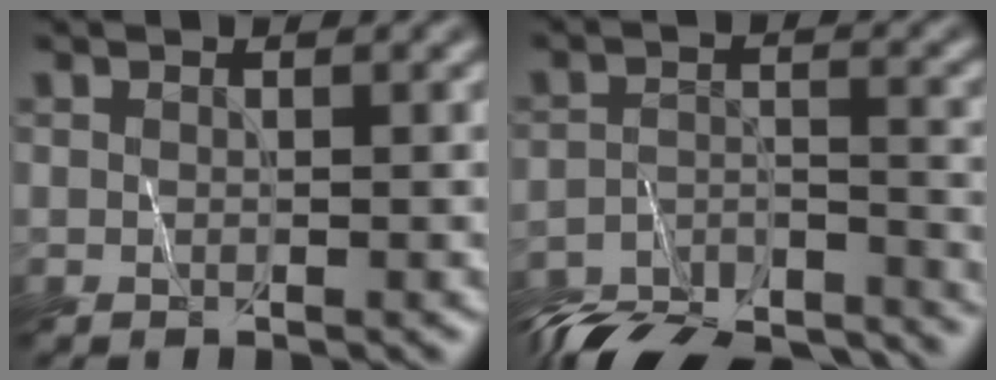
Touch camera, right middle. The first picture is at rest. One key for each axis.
{"total": 13.9, "fx": -13.5, "fy": 2.4, "fz": 2.4, "tx": -0.045, "ty": -0.014, "tz": -0.194}